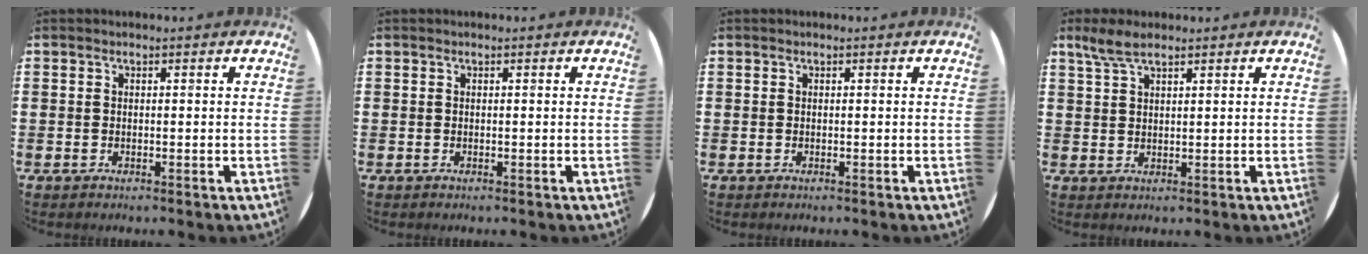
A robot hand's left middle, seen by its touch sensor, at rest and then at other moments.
{"total": 0.0}
{"total": 0.0}
{"total": 3.8, "force": [2.8, 1.2, 2.3], "torque": [-0.051, 0.005, 0.052]}